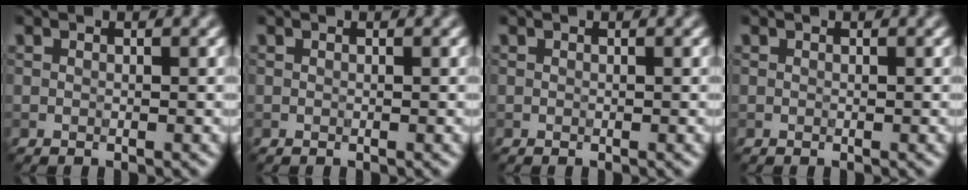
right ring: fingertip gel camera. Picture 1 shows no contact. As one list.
[{"total": 0.0}, {"total": 0.0}, {"total": 0.0}]